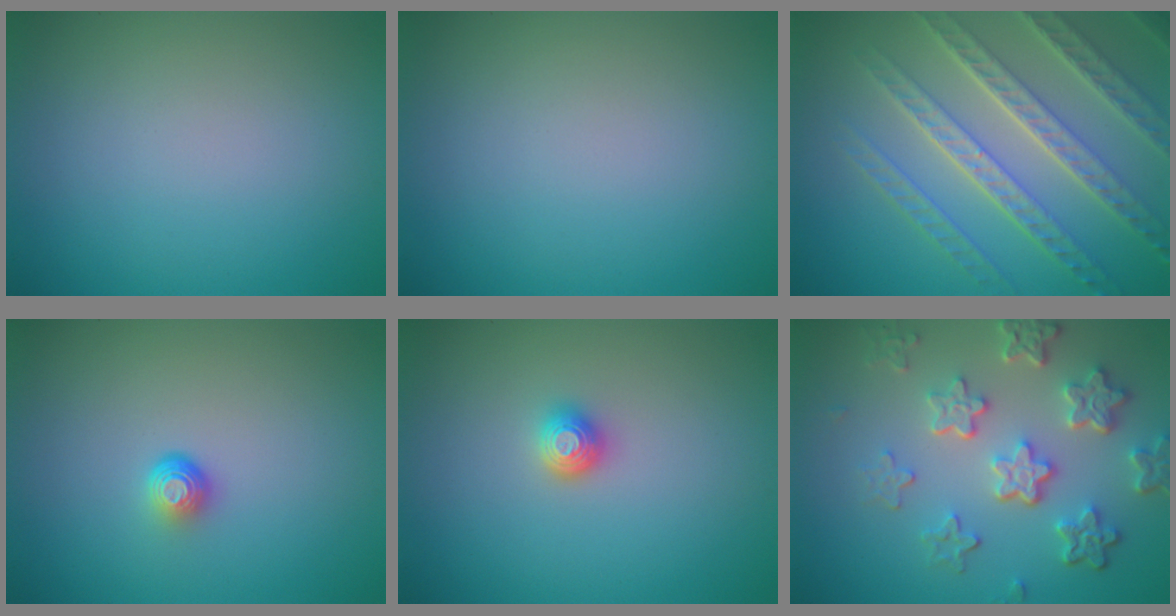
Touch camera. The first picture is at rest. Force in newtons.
{"total": 0.0}
{"total": 7.9, "press": 5.5, "slide": 5.7}
{"total": 1.5, "press": 0.9, "slide": 1.2}
{"total": 1.4, "press": 1.2, "slide": 0.6}
{"total": 6.0, "press": 4.5, "slide": 4.0}